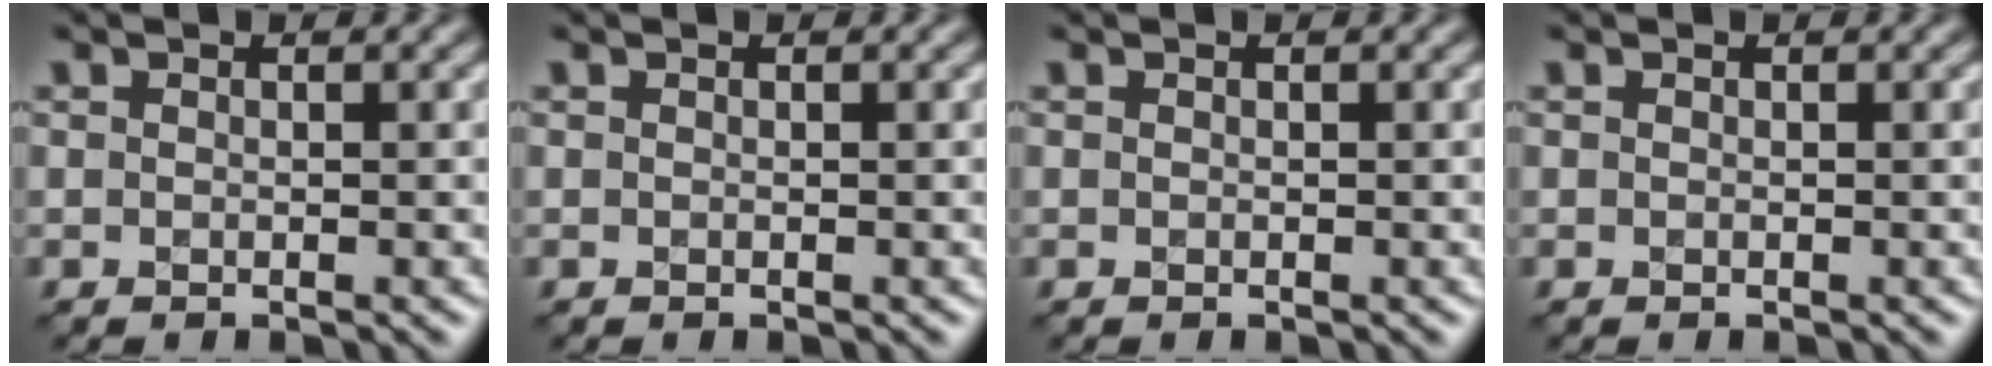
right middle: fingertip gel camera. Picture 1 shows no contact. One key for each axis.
{"total": 0.0}
{"total": 0.0}
{"total": 0.0}